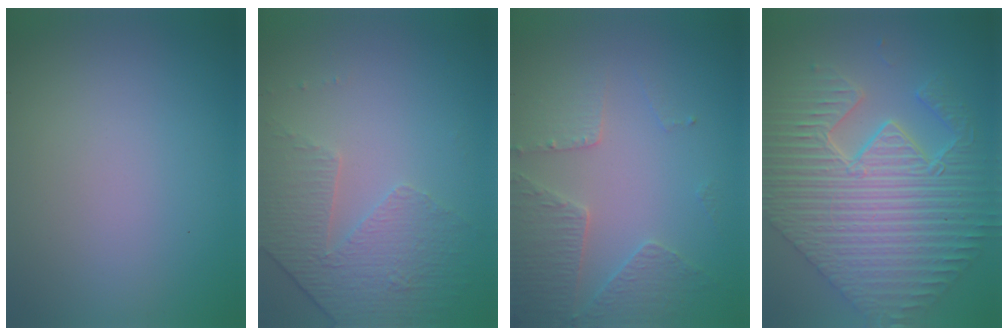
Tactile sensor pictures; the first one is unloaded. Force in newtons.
{"total": 4.6, "press": 3.3, "slide": 3.3}
{"total": 3.6, "press": 3.2, "slide": 1.5}
{"total": 9.5, "press": 7.4, "slide": 6.0}